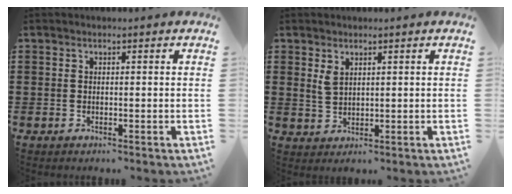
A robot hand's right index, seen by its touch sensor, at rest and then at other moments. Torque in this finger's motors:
{"motor_torque": [-0.10, -0.06, 0.18, 0.06]}